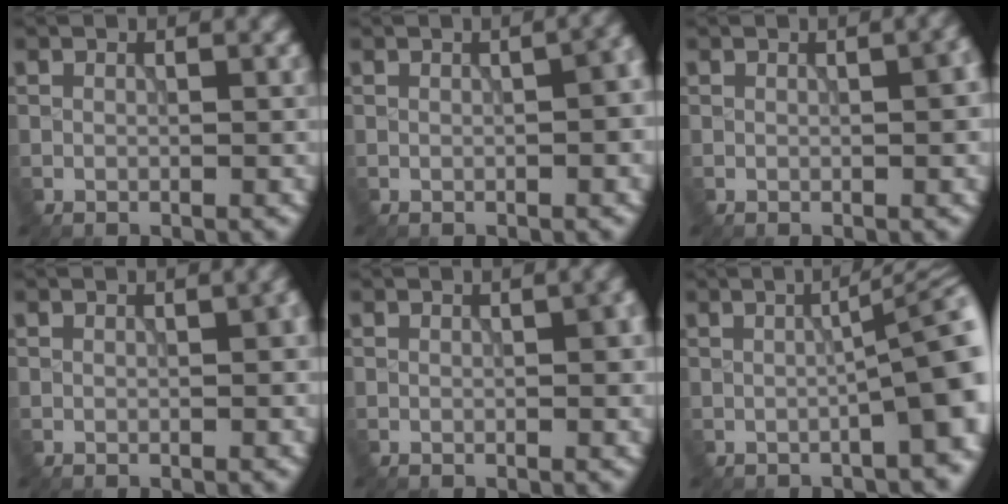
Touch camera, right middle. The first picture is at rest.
{"total": 4.6, "force": [-0.3, 2.1, 4.1], "torque": [-0.028, 0.003, 0.003]}
{"total": 2.7, "force": [0.0, 0.9, 2.6], "torque": [-0.023, 0.003, 0.008]}
{"total": 1.8, "force": [0.0, 0.8, 1.7], "torque": [-0.019, 0.000, 0.006]}
{"total": 2.3, "force": [0.1, 0.8, 2.1], "torque": [-0.027, 0.000, 0.006]}
{"total": 8.5, "force": [-0.7, 2.4, 8.2], "torque": [-0.075, 0.007, -0.008]}